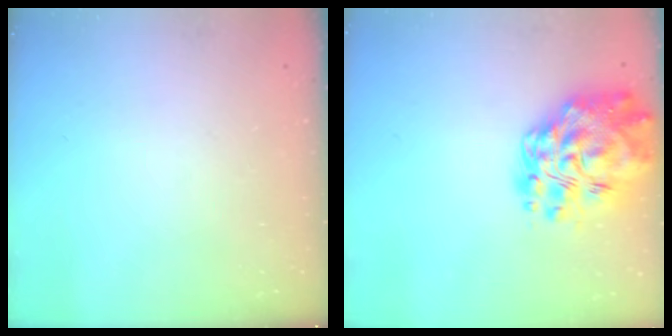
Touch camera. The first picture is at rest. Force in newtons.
{"total": 22.0, "press": 21.0, "slide": 6.5}